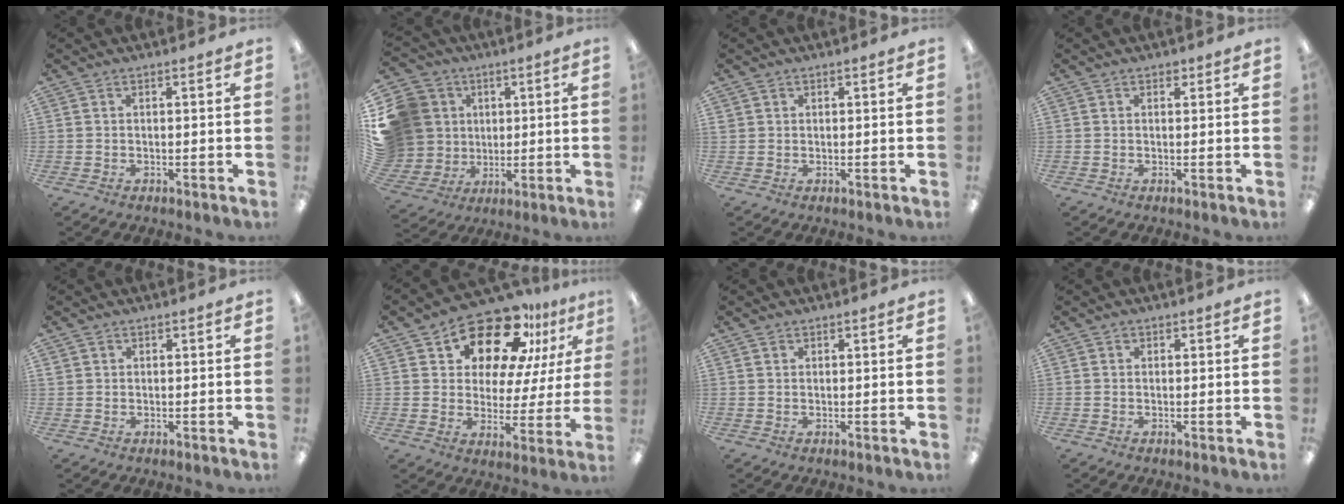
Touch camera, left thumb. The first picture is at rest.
{"total": 18.8, "force": [4.3, 16.7, 7.5], "torque": [-0.179, -0.011, 0.105]}
{"total": 1.3, "force": [0.5, 1.1, 0.1], "torque": [-0.004, 0.004, 0.009]}
{"total": 1.1, "force": [0.7, 0.8, 0.4], "torque": [0.001, -0.001, 0.010]}
{"total": 1.2, "force": [0.6, 1.1, 0.1], "torque": [-0.004, 0.004, 0.010]}
{"total": 17.4, "force": [13.3, 7.9, 8.0], "torque": [-0.147, -0.091, 0.231]}
{"total": 1.0, "force": [0.6, 0.7, 0.1], "torque": [-0.003, 0.003, 0.011]}
{"total": 0.6, "force": [0.2, 0.6, 0.1], "torque": [-0.001, 0.004, 0.003]}